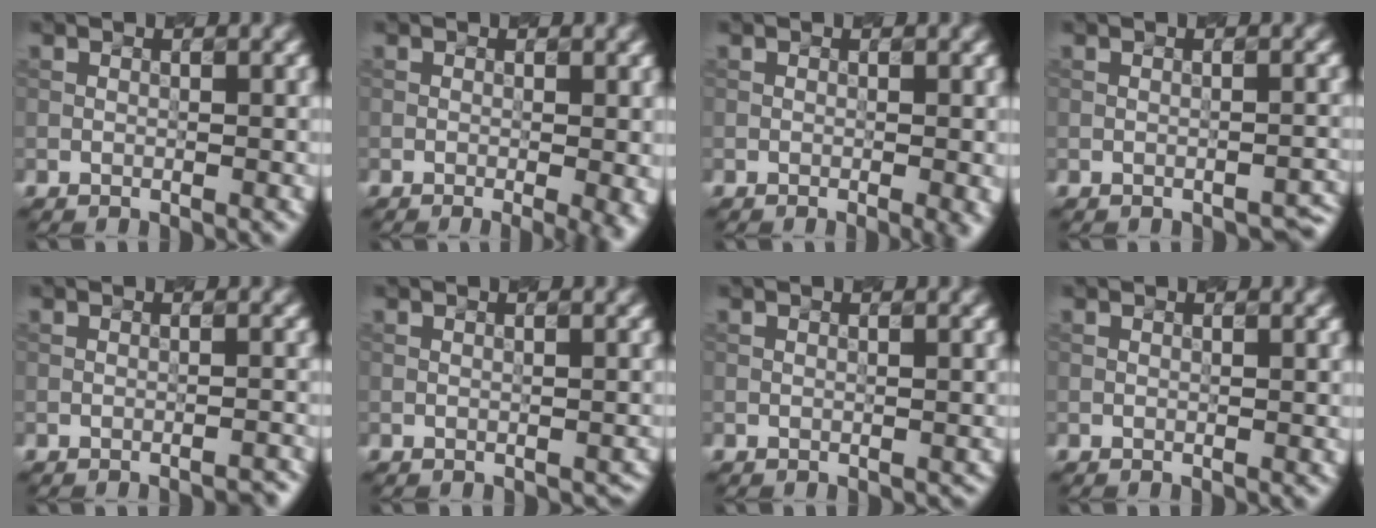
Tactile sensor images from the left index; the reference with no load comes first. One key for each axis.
{"total": 4.7, "fx": -1.0, "fy": 1.7, "fz": 4.2, "tx": -0.038, "ty": -0.005, "tz": -0.003}
{"total": 2.0, "fx": -0.5, "fy": 0.5, "fz": 1.9, "tx": -0.016, "ty": 0.001, "tz": -0.005}
{"total": 1.6, "fx": -1.5, "fy": 0.3, "fz": 0.5, "tx": 0.001, "ty": 0.009, "tz": -0.020}
{"total": 1.9, "fx": -1.7, "fy": 0.4, "fz": 0.9, "tx": -0.001, "ty": 0.016, "tz": -0.027}
{"total": 0.5, "fx": -0.3, "fy": 0.3, "fz": 0.3, "tx": 0.003, "ty": 0.002, "tz": 0.001}
{"total": 0.0}
{"total": 0.0}